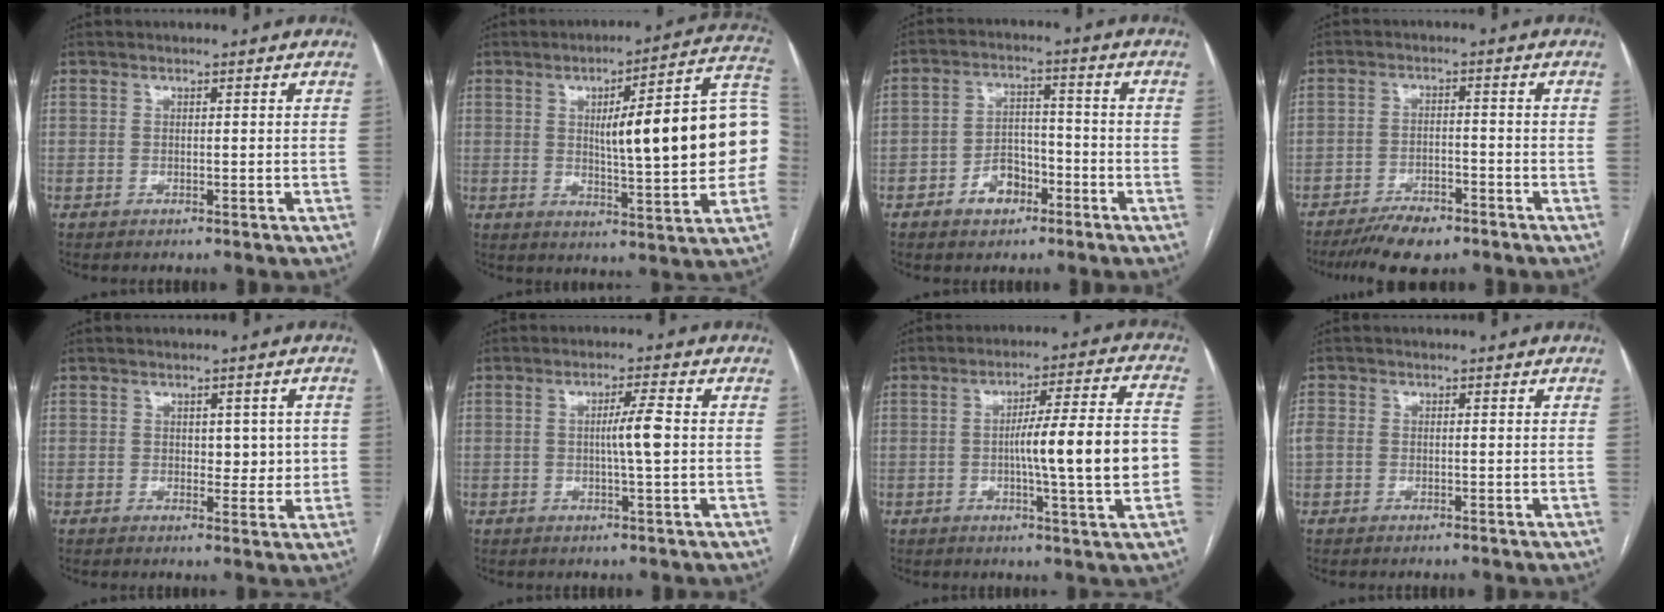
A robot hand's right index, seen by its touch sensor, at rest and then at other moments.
{"total": 20.2, "force": [1.3, 3.0, 20.0], "torque": [-0.225, 0.039, 0.022]}
{"total": 6.1, "force": [-3.2, 4.0, 3.3], "torque": [-0.060, 0.019, -0.052]}
{"total": 7.5, "force": [-5.9, 2.4, 4.0], "torque": [-0.064, -0.010, -0.101]}
{"total": 4.0, "force": [0.5, 2.2, 3.2], "torque": [-0.036, 0.003, 0.010]}
{"total": 4.4, "force": [0.0, -0.2, 4.4], "torque": [-0.077, 0.000, -0.001]}
{"total": 14.0, "force": [-1.7, 0.1, 13.9], "torque": [-0.213, 0.012, -0.029]}
{"total": 2.1, "force": [-0.2, 1.7, 1.2], "torque": [-0.043, 0.015, -0.001]}